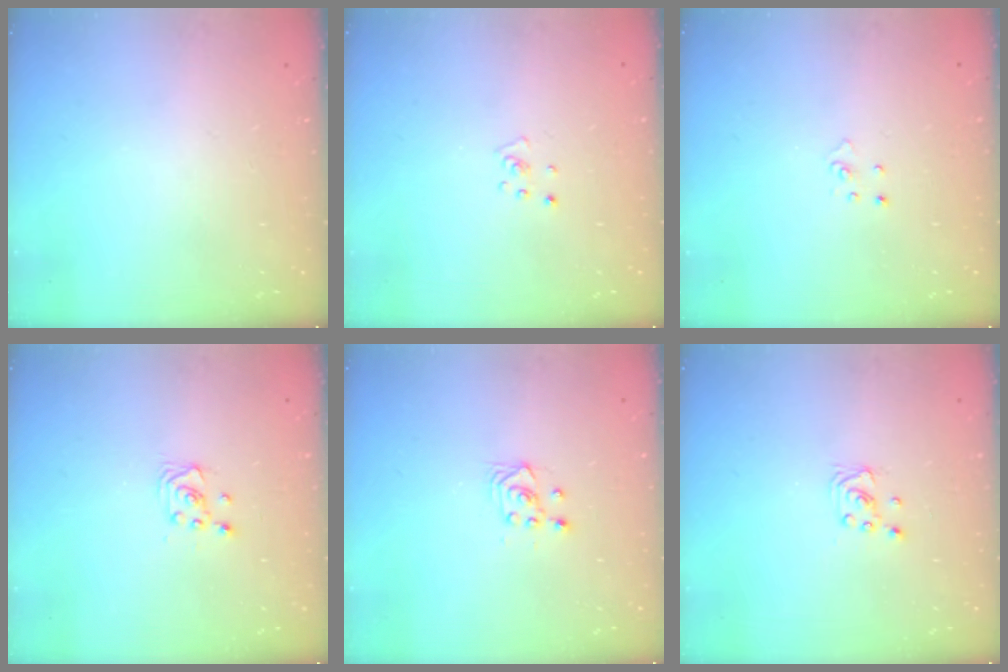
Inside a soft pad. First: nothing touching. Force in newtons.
{"total": 2.2, "press": 2.2, "slide": 0.2}
{"total": 3.0, "press": 2.9, "slide": 0.3}
{"total": 2.2, "press": 2.2, "slide": 0.3}
{"total": 3.4, "press": 3.0, "slide": 1.6}
{"total": 2.1, "press": 2.1, "slide": 0.2}